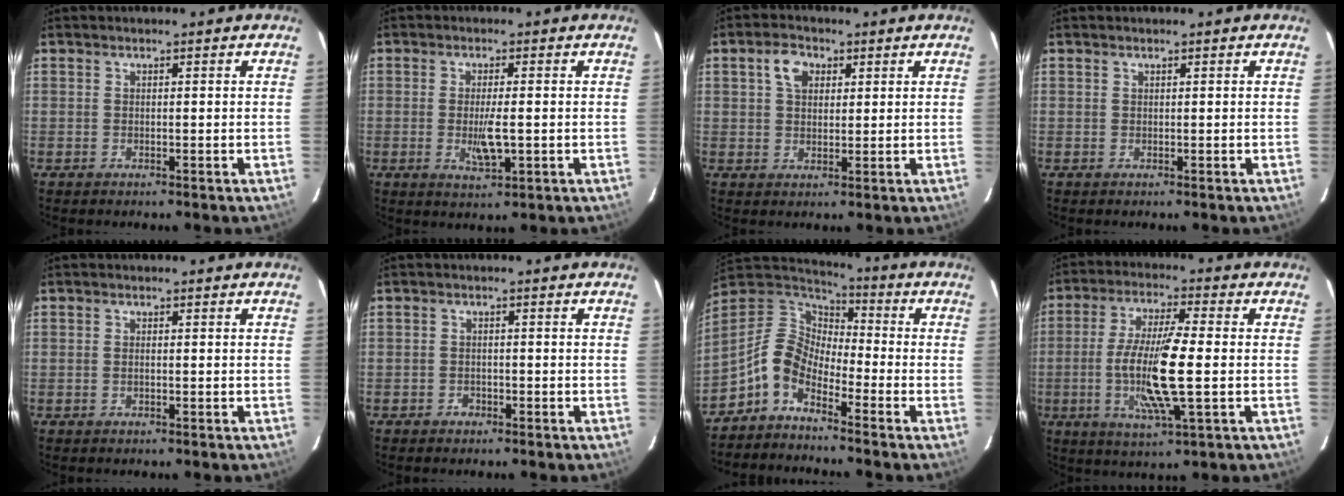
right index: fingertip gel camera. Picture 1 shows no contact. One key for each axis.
{"total": 4.9, "fx": -0.9, "fy": 1.2, "fz": 4.7, "tx": -0.085, "ty": -0.012, "tz": -0.011}
{"total": 4.7, "fx": 1.8, "fy": 3.3, "fz": 2.8, "tx": -0.049, "ty": 0.015, "tz": 0.033}
{"total": 0.0}
{"total": 0.7, "fx": -0.1, "fy": 0.2, "fz": 0.6, "tx": -0.013, "ty": 0.001, "tz": -0.003}
{"total": 1.4, "fx": -0.9, "fy": 1.1, "fz": 0.1, "tx": -0.003, "ty": 0.004, "tz": -0.013}
{"total": 9.1, "fx": -5.7, "fy": 4.8, "fz": 5.2, "tx": -0.109, "ty": 0.025, "tz": -0.131}
{"total": 13.3, "fx": -2.0, "fy": 1.6, "fz": 13.0, "tx": -0.252, "ty": -0.012, "tz": -0.040}